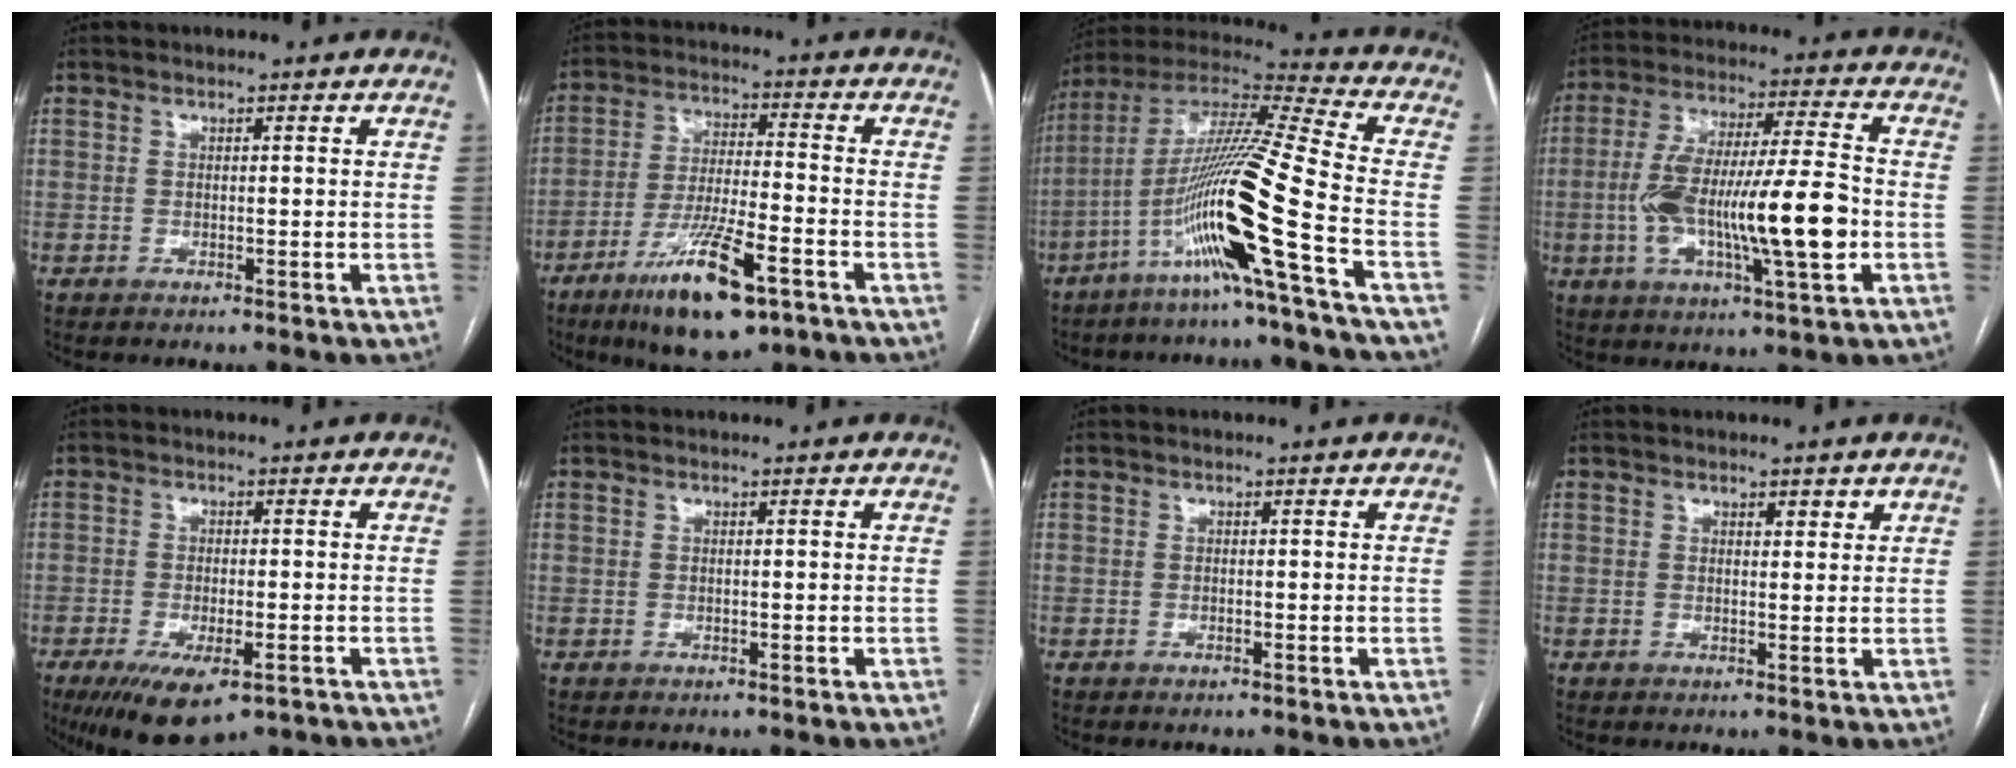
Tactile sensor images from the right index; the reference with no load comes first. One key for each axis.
{"total": 13.8, "fx": -7.9, "fy": 2.6, "fz": 11.1, "tx": -0.207, "ty": -0.023, "tz": -0.131}
{"total": 19.0, "fx": -7.8, "fy": -2.2, "fz": 17.2, "tx": -0.341, "ty": -0.012, "tz": -0.154}
{"total": 17.7, "fx": -3.2, "fy": 2.5, "fz": 17.2, "tx": -0.320, "ty": 0.008, "tz": -0.052}
{"total": 9.7, "fx": -5.8, "fy": 3.3, "fz": 6.9, "tx": -0.115, "ty": -0.020, "tz": -0.087}
{"total": 0.0}
{"total": 0.0}
{"total": 1.5, "fx": 1.1, "fy": 0.7, "fz": 0.7, "tx": -0.008, "ty": 0.000, "tz": 0.015}